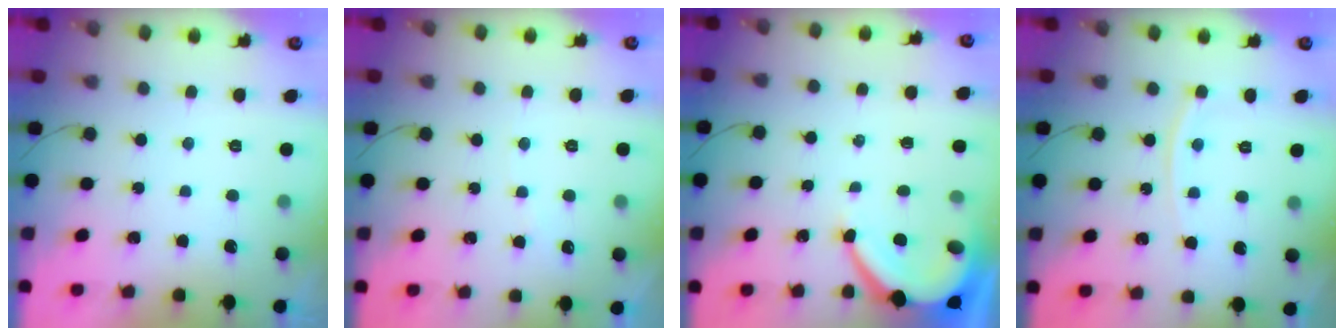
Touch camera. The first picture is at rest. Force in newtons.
{"total": 2.9, "press": 2.9, "slide": 0.5}
{"total": 6.4, "press": 6.3, "slide": 0.7}
{"total": 4.6, "press": 4.5, "slide": 0.7}